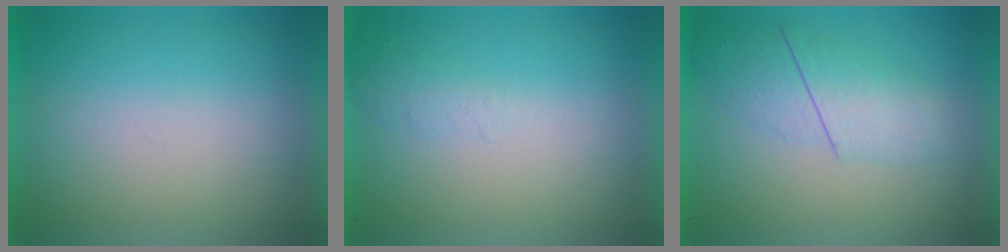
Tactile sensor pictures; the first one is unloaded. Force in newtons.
{"total": 1.1}
{"total": 2.4}